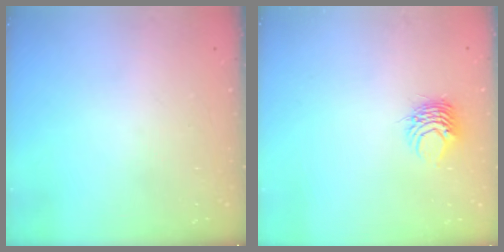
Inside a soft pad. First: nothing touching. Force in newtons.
{"total": 5.5, "press": 5.4, "slide": 0.4}